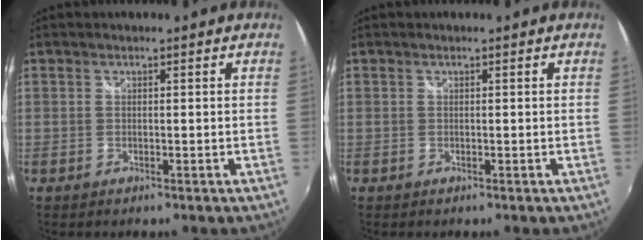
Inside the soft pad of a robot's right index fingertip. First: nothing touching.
{"total": 0.0}